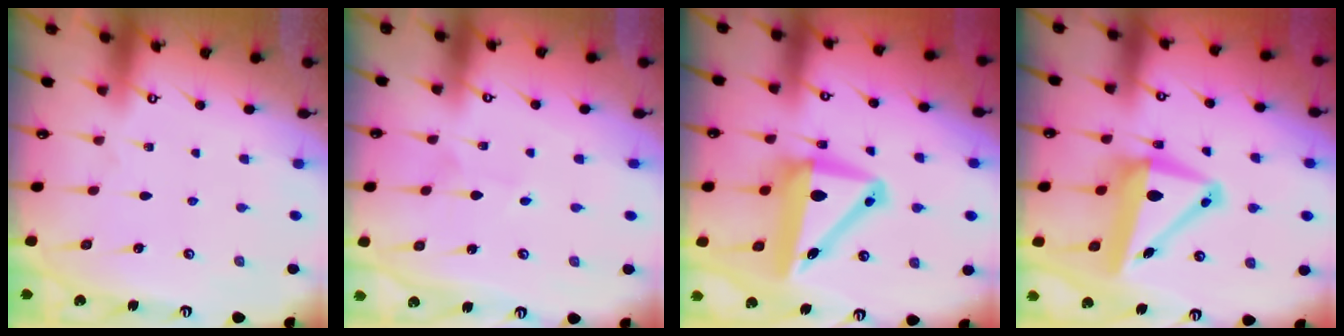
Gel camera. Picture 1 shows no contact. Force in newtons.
{"total": 1.9, "press": 1.9, "slide": 0.2}
{"total": 11.4, "press": 10.9, "slide": 3.5}
{"total": 10.4, "press": 10.2, "slide": 2.1}